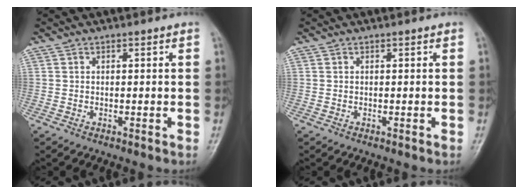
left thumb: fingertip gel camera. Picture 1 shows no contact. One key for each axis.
{"total": 0.0}